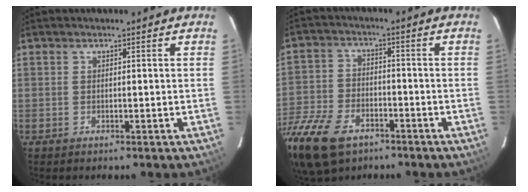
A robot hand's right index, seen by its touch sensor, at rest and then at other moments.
{"total": 19.1, "force": [-11.6, 11.0, 10.5], "torque": [-0.278, -0.025, -0.219]}